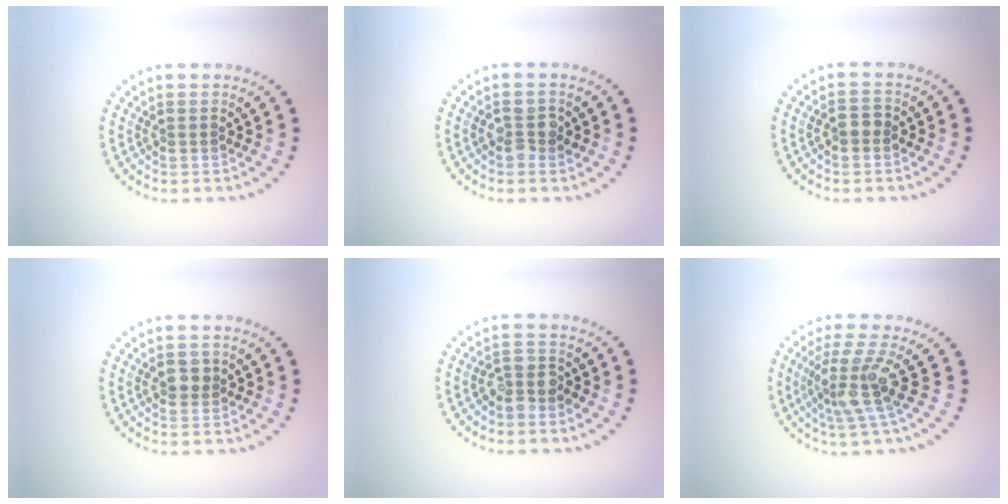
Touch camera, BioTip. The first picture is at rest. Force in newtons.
{"total": 1.9, "press": 1.9, "slide": 0.2}
{"total": 1.6, "press": 1.6, "slide": 0.2}
{"total": 1.7, "press": 1.6, "slide": 0.5}
{"total": 2.2, "press": 2.0, "slide": 1.0}
{"total": 4.2, "press": 3.1, "slide": 2.8}